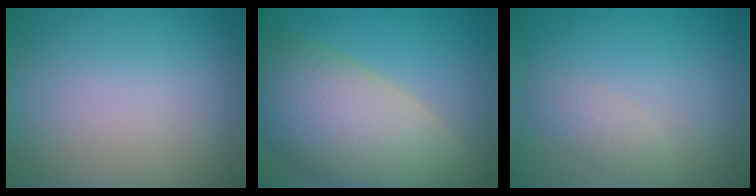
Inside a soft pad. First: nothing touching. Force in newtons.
{"total": 11.8, "press": 11.8, "slide": 1.0}
{"total": 1.6, "press": 1.6, "slide": 0.1}